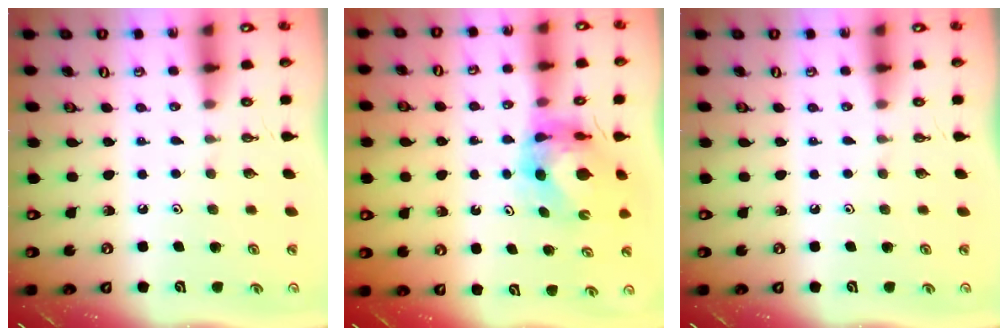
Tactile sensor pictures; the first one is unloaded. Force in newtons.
{"total": 6.9, "press": 6.8, "slide": 0.8}
{"total": 0.0}